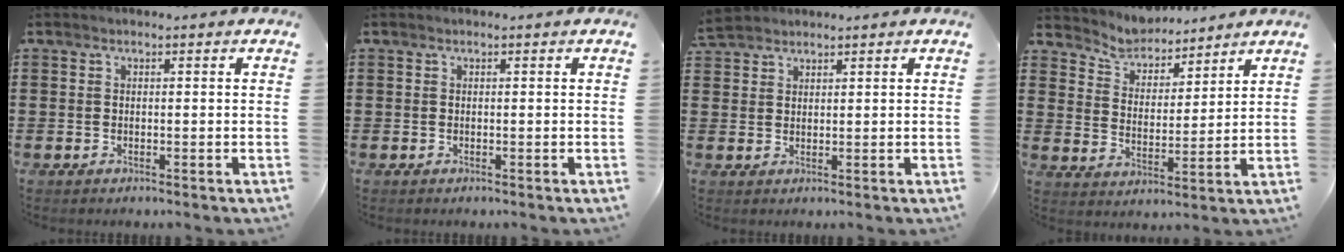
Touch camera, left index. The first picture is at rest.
{"total": 0.0}
{"total": 2.7, "force": [2.5, 0.9, 0.4], "torque": [-0.015, 0.002, 0.049]}
{"total": 5.0, "force": [4.9, 1.1, -0.2], "torque": [-0.027, -0.028, 0.084]}